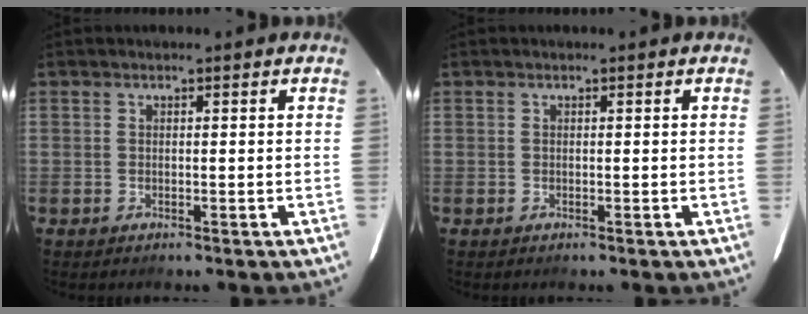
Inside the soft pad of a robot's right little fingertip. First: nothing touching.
{"total": 0.0}